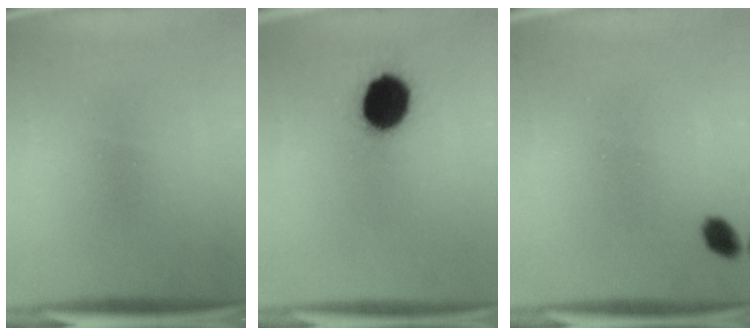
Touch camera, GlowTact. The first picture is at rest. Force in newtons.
{"total": 12.4}
{"total": 2.5}